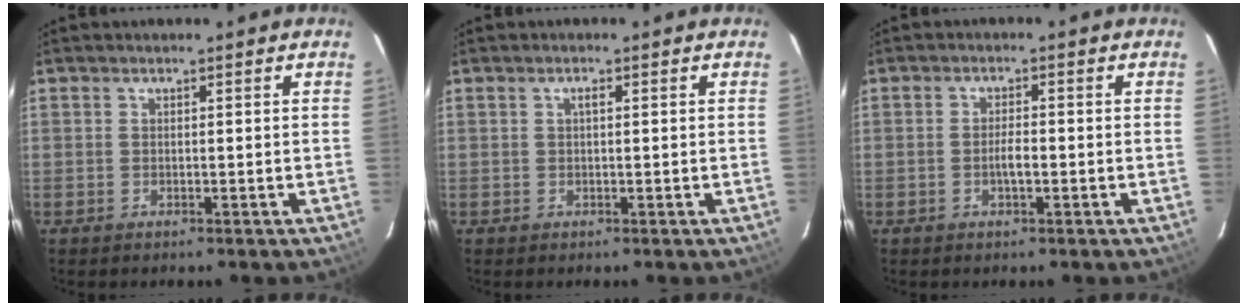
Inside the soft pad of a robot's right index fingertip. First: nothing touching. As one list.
[{"total": 0.8, "force": [0.2, 0.2, 0.8], "torque": [-0.014, 0.005, 0.002]}, {"total": 2.4, "force": [-0.8, 0.6, 2.2], "torque": [-0.042, 0.000, -0.014]}]